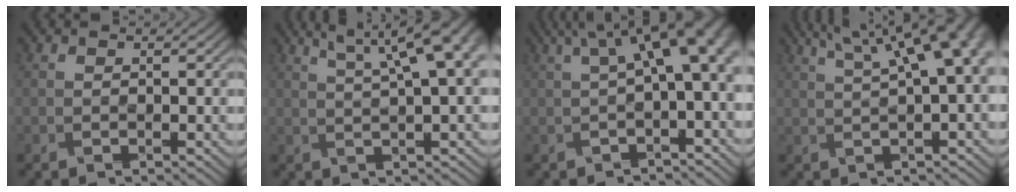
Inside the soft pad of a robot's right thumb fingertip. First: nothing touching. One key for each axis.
{"total": 10.6, "fx": 4.8, "fy": 2.8, "fz": 9.0, "tx": -0.114, "ty": 0.038, "tz": 0.056}
{"total": 9.7, "fx": 2.1, "fy": 3.3, "fz": 8.8, "tx": -0.128, "ty": 0.022, "tz": 0.037}
{"total": 13.8, "fx": 5.6, "fy": 5.1, "fz": 11.6, "tx": -0.145, "ty": 0.061, "tz": 0.063}